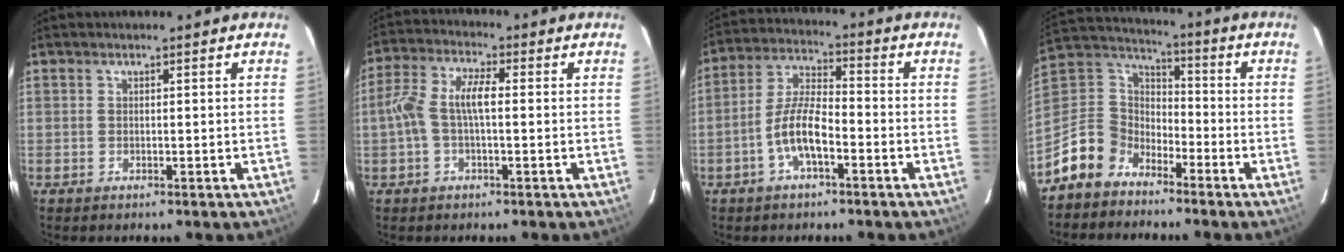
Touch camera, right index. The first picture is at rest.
{"total": 7.1, "force": [-0.4, 2.4, 6.6], "torque": [-0.145, 0.018, -0.009]}
{"total": 8.2, "force": [-3.7, 2.7, 6.8], "torque": [-0.149, 0.011, -0.069]}
{"total": 10.3, "force": [-7.2, 6.7, 2.9], "torque": [-0.079, 0.036, -0.148]}